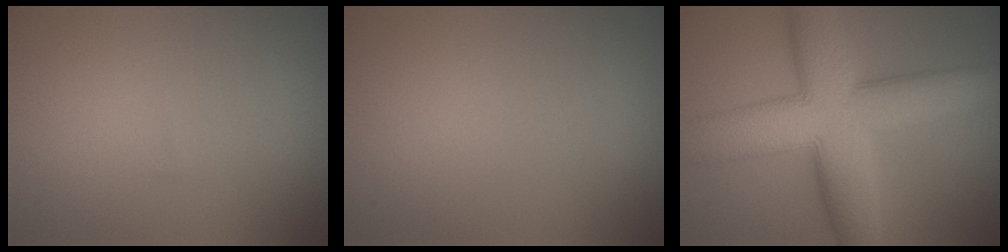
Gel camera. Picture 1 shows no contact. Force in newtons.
{"total": 0.0}
{"total": 12.0, "press": 12.0, "slide": 0.5}